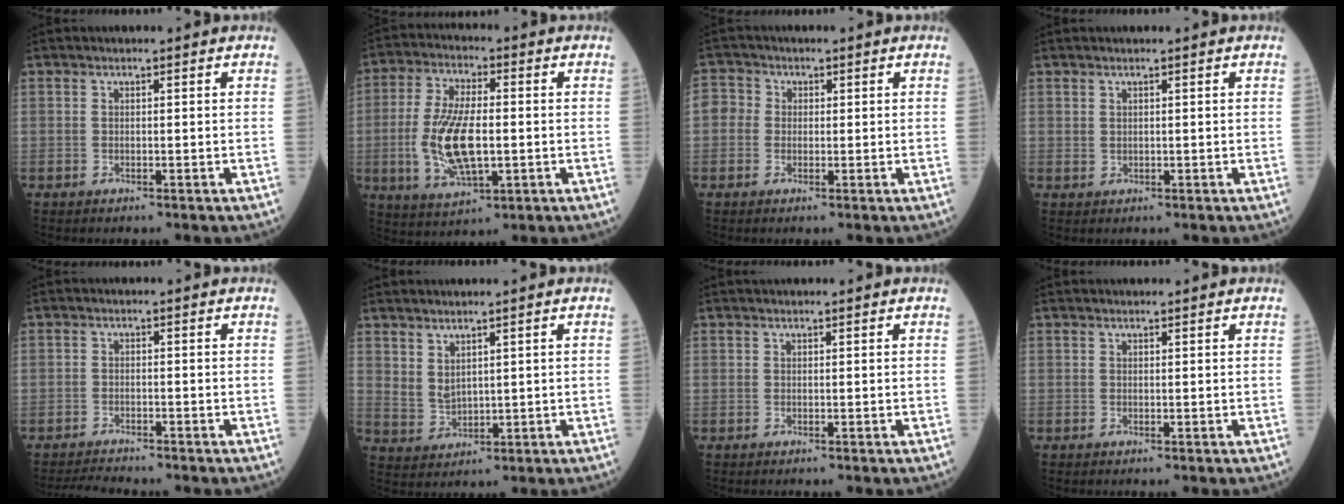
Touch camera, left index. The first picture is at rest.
{"total": 11.6, "force": [-1.5, 3.9, 10.8], "torque": [-0.226, -0.003, -0.016]}
{"total": 3.2, "force": [0.0, 3.0, 0.9], "torque": [-0.012, 0.013, -0.005]}
{"total": 0.6, "force": [0.5, 0.3, 0.3], "torque": [-0.003, -0.001, 0.011]}
{"total": 3.0, "force": [-3.0, -0.3, 0.2], "torque": [-0.006, -0.018, -0.052]}
{"total": 3.2, "force": [2.2, 1.3, 1.9], "torque": [-0.045, -0.007, 0.057]}
{"total": 0.8, "force": [0.8, 0.0, 0.2], "torque": [-0.010, 0.027, 0.023]}
{"total": 1.5, "force": [1.5, -0.1, 0.3], "torque": [-0.005, 0.015, 0.022]}